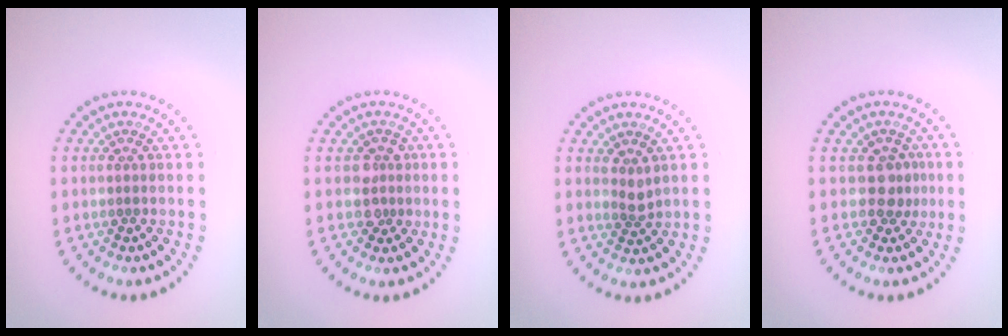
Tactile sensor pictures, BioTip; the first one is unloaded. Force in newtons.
{"total": 1.8, "press": 1.5, "slide": 1.1}
{"total": 1.3, "press": 1.0, "slide": 0.8}
{"total": 1.9, "press": 1.6, "slide": 1.1}